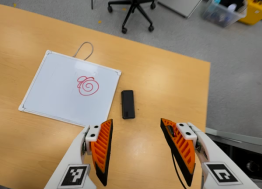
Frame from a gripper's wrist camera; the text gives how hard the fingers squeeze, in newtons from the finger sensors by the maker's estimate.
{"total": 0.0}